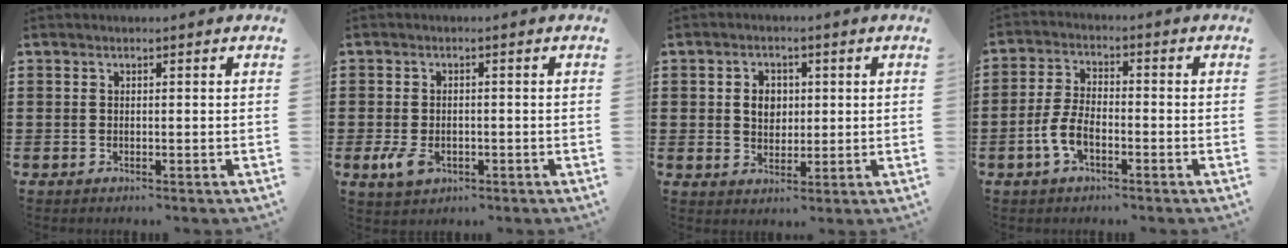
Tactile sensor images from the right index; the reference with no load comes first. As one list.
[{"total": 3.6, "force": [-1.2, 2.3, 2.5], "torque": [-0.067, -0.006, -0.026]}, {"total": 3.9, "force": [0.6, 3.1, 2.2], "torque": [-0.054, 0.013, 0.009]}, {"total": 5.4, "force": [-2.3, 2.6, 4.2], "torque": [-0.106, -0.003, -0.050]}]